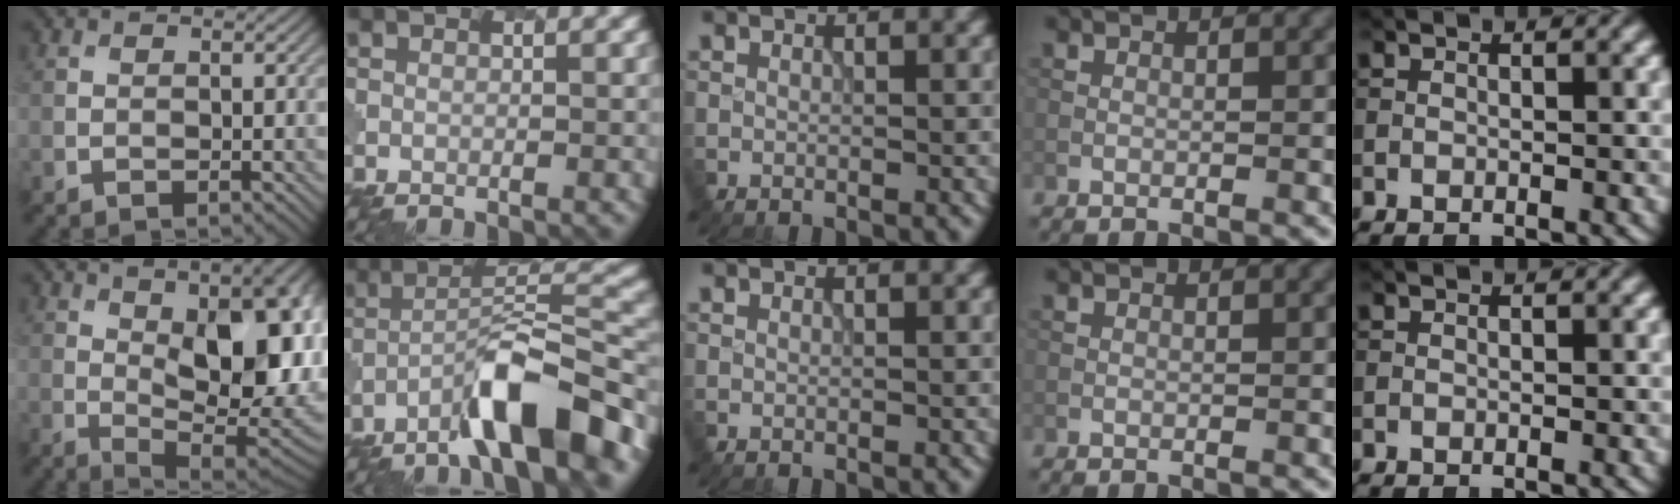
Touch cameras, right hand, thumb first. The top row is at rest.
{"thumb": {"total": 18.2, "force": [2.7, 8.7, 15.8], "torque": [-0.203, 0.010, 0.048]}, "index": {"total": 9.0, "force": [-5.5, 1.8, 6.9], "torque": [-0.113, 0.016, -0.090]}}